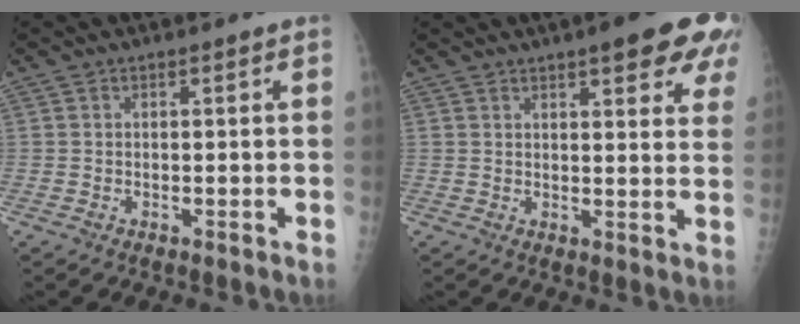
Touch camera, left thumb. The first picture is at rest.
{"total": 13.6, "force": [8.0, 3.7, 10.4], "torque": [-0.103, -0.026, 0.091]}